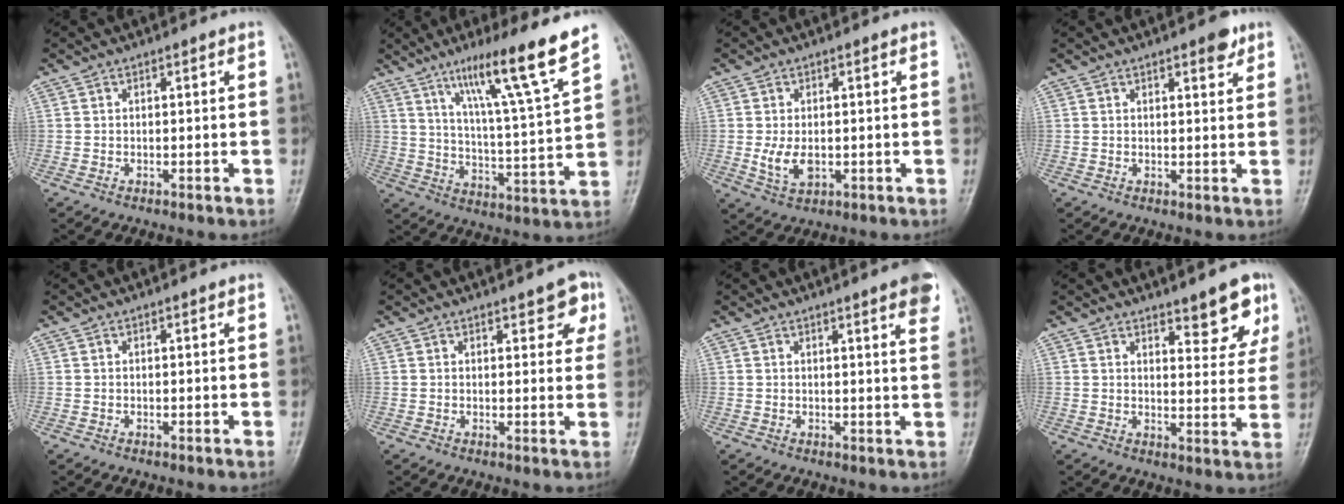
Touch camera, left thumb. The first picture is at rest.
{"total": 15.5, "force": [10.2, -0.3, 11.6], "torque": [-0.181, -0.056, 0.165]}
{"total": 4.7, "force": [-0.4, 2.9, 3.7], "torque": [-0.069, -0.010, -0.002]}
{"total": 3.3, "force": [2.1, 1.1, 2.2], "torque": [-0.021, -0.010, 0.025]}
{"total": 0.0}
{"total": 5.0, "force": [2.7, 2.4, 3.5], "torque": [-0.013, -0.009, 0.027]}
{"total": 6.2, "force": [3.9, 0.7, 4.8], "torque": [-0.048, -0.009, 0.040]}
{"total": 7.9, "force": [5.4, 2.7, 5.0], "torque": [-0.032, -0.035, 0.071]}